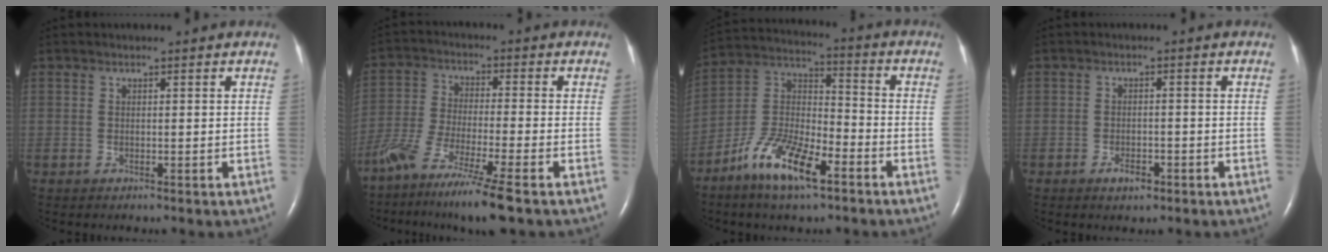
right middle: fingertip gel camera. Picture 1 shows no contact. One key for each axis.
{"total": 10.3, "fx": -7.2, "fy": -0.3, "fz": 7.3, "tx": -0.154, "ty": -0.037, "tz": -0.136}
{"total": 12.7, "fx": -7.6, "fy": 3.9, "fz": 9.4, "tx": -0.192, "ty": 0.002, "tz": -0.141}
{"total": 2.4, "fx": -1.5, "fy": 1.0, "fz": 1.5, "tx": -0.028, "ty": 0.001, "tz": -0.022}